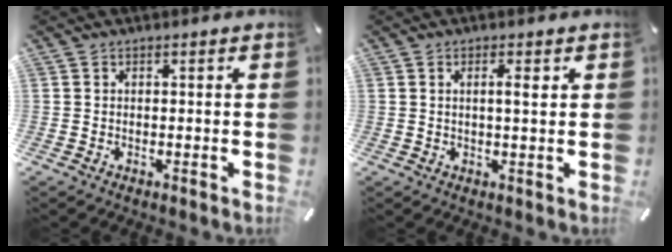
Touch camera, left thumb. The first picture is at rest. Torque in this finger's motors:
{"motor_torque": [0.11, -0.13, 0.03, -0.04, 0.02]}